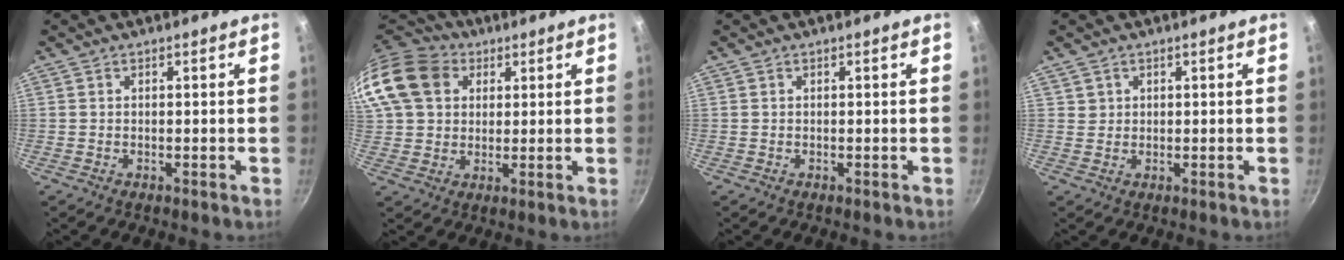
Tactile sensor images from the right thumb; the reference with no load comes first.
{"total": 18.9, "force": [7.0, 14.6, 9.6], "torque": [-0.206, 0.024, 0.122]}
{"total": 0.0}
{"total": 1.4, "force": [0.6, 1.2, 0.1], "torque": [0.014, 0.009, 0.010]}